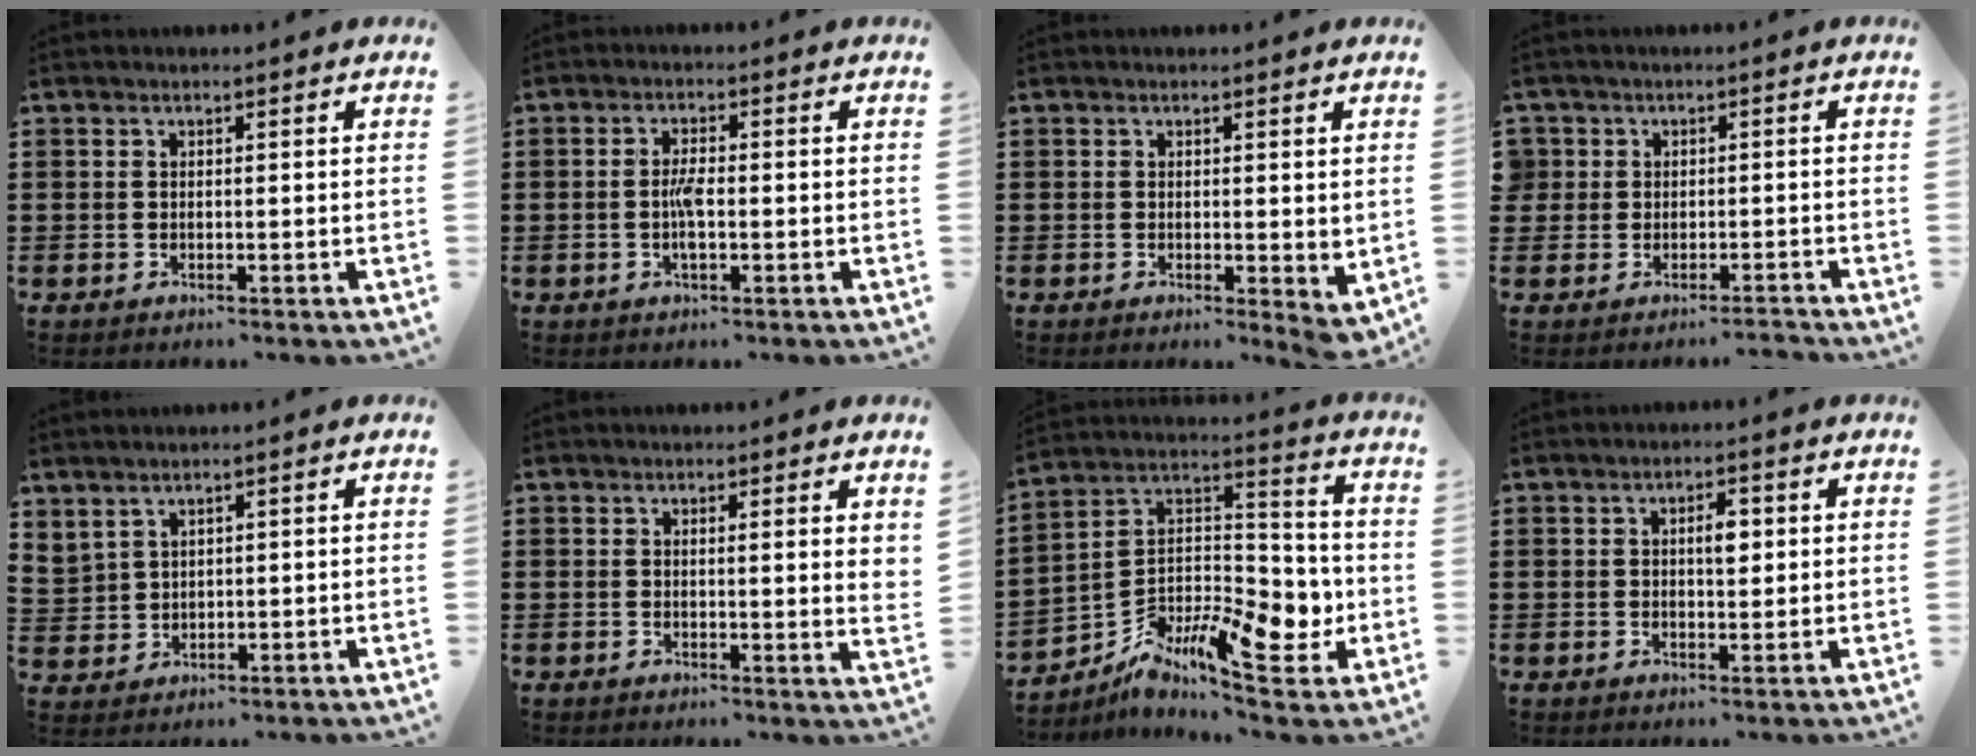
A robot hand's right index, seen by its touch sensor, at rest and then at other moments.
{"total": 3.3, "force": [-0.7, 0.7, 3.2], "torque": [-0.065, -0.003, -0.016]}
{"total": 1.4, "force": [0.8, 0.7, 0.9], "torque": [-0.013, 0.001, 0.014]}
{"total": 1.8, "force": [-0.9, 1.5, 0.0], "torque": [-0.008, 0.007, -0.024]}
{"total": 2.0, "force": [1.8, 0.9, 0.1], "torque": [-0.010, 0.000, 0.036]}
{"total": 1.6, "force": [0.9, -0.2, 1.3], "torque": [-0.019, -0.005, 0.015]}
{"total": 12.4, "force": [-6.0, 6.1, 9.0], "torque": [-0.156, 0.009, -0.106]}
{"total": 3.1, "force": [0.6, 1.2, 2.8], "torque": [-0.041, 0.002, 0.004]}